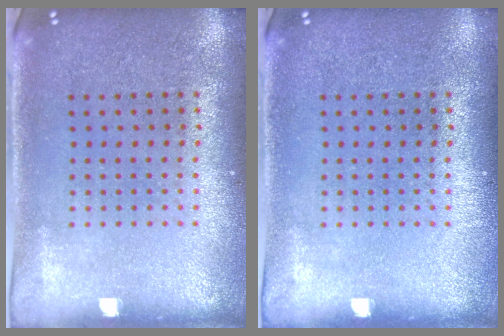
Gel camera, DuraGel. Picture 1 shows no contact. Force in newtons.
{"total": 0.0}